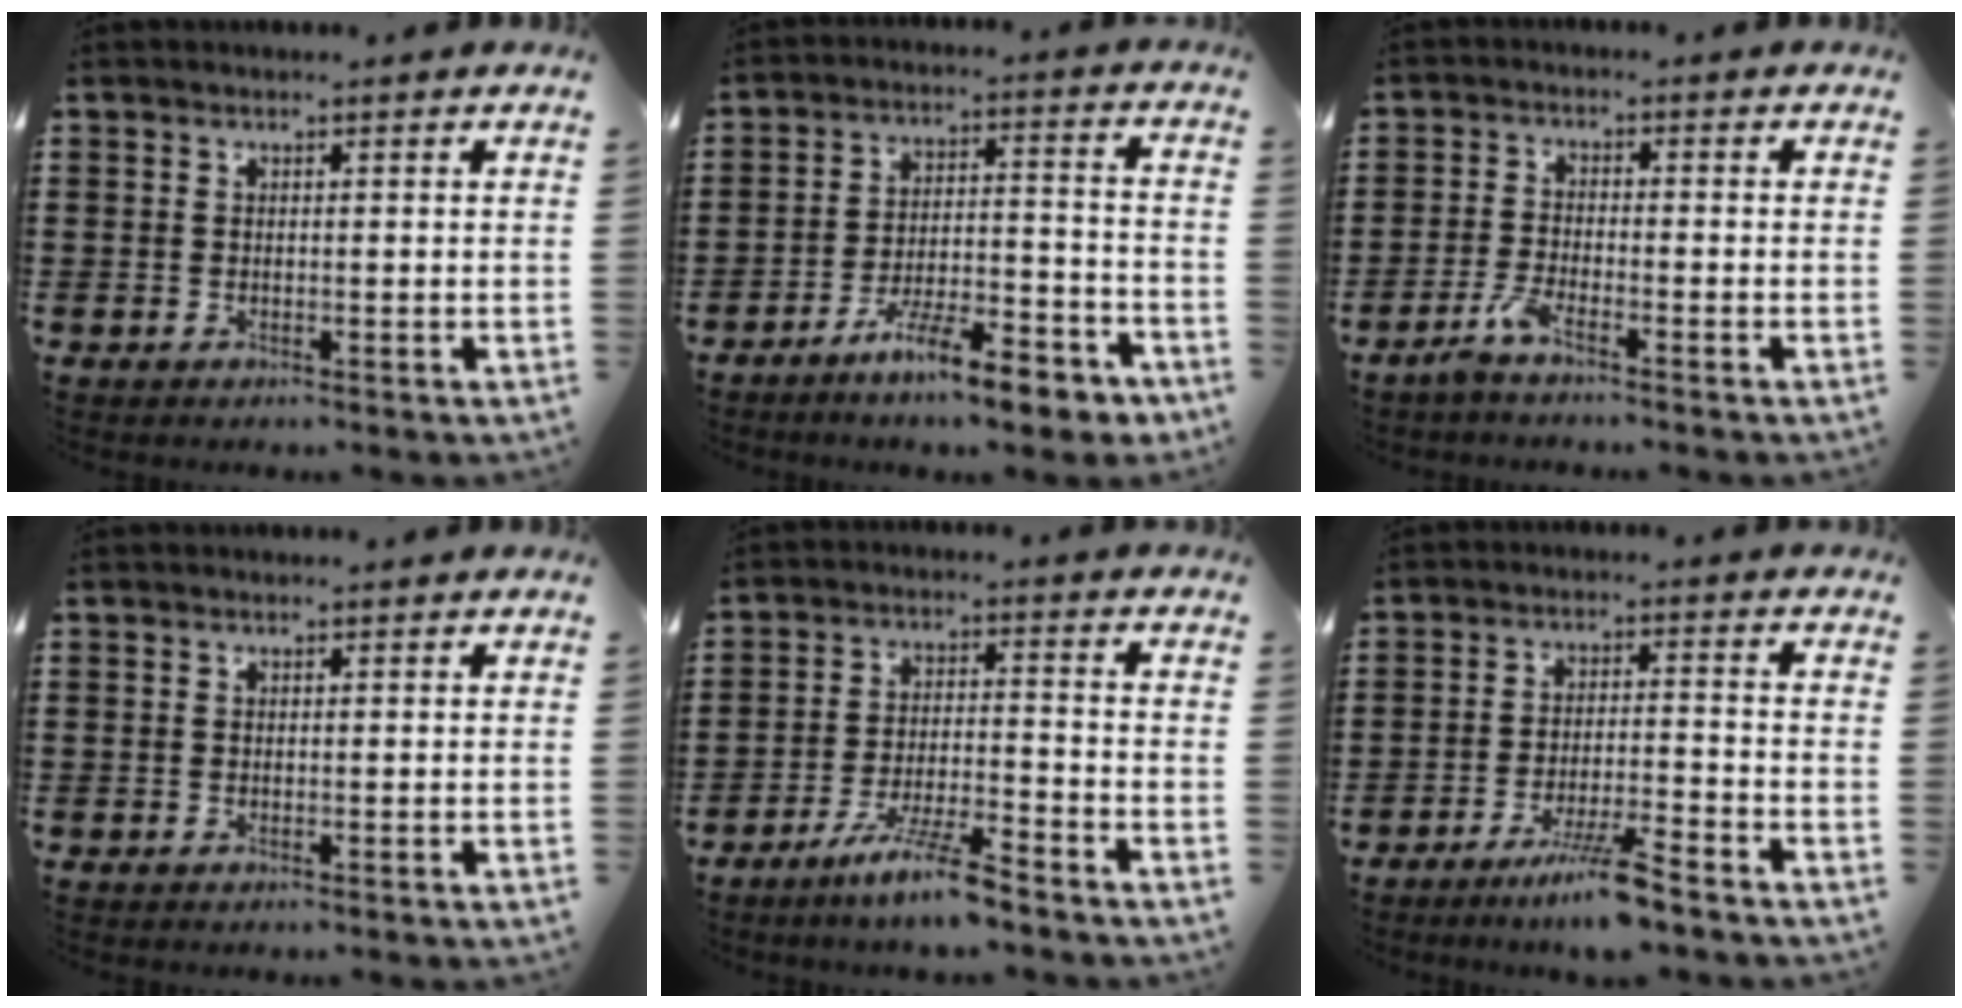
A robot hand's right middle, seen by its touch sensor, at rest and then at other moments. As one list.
[{"total": 10.0, "force": [-7.8, 1.8, 5.9], "torque": [-0.095, 0.020, -0.144]}, {"total": 3.3, "force": [-2.4, 0.4, 2.2], "torque": [-0.061, -0.002, -0.050]}, {"total": 0.0}, {"total": 7.2, "force": [-5.8, 0.1, 4.3], "torque": [-0.086, -0.008, -0.108]}, {"total": 6.1, "force": [-4.8, 0.0, 3.7], "torque": [-0.079, -0.013, -0.090]}]